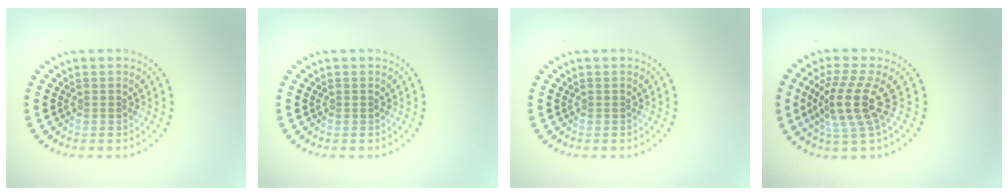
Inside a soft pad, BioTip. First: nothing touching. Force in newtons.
{"total": 0.0}
{"total": 0.0}
{"total": 4.3, "press": 3.4, "slide": 2.7}